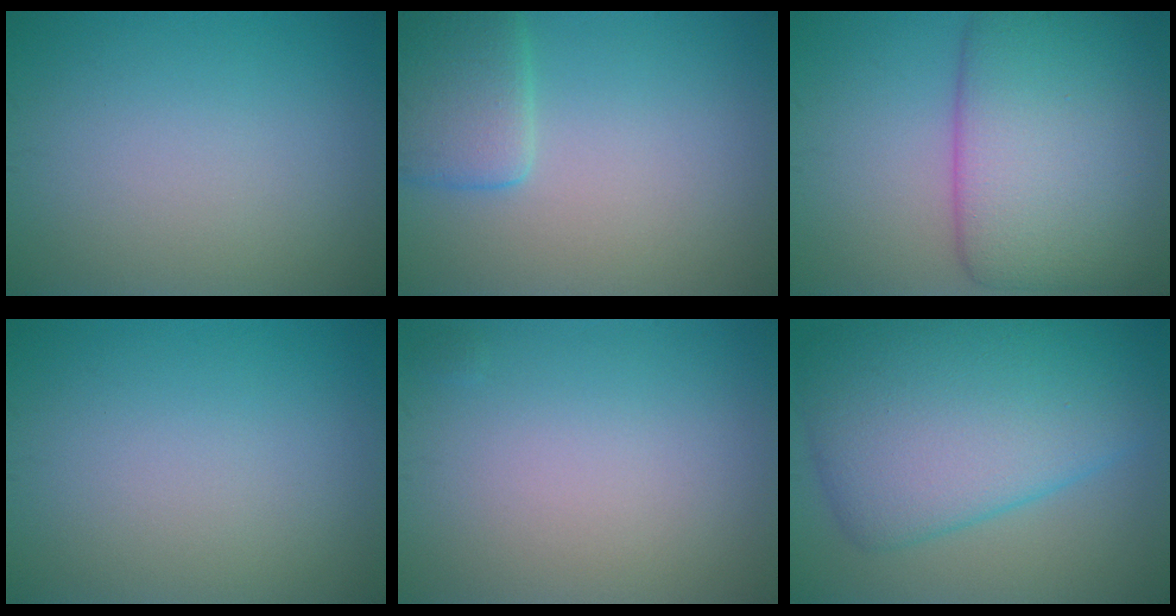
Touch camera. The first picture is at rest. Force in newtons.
{"total": 3.6, "press": 3.6, "slide": 0.4}
{"total": 11.0, "press": 11.0, "slide": 0.2}
{"total": 0.0}
{"total": 0.0}
{"total": 11.0, "press": 11.0, "slide": 0.2}